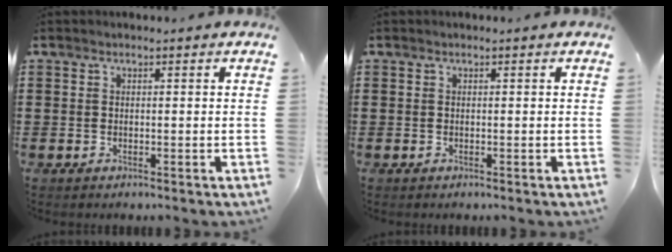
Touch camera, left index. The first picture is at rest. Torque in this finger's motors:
{"motor_torque": [0.00, 0.00, 0.01, 0.00]}